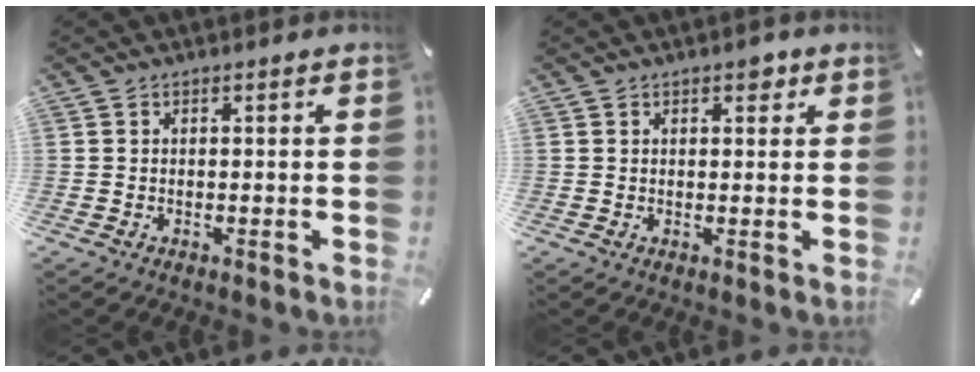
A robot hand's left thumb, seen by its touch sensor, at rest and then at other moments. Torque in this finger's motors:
{"motor_torque": [0.33, 0.37, 0.14, -0.10, 0.05]}